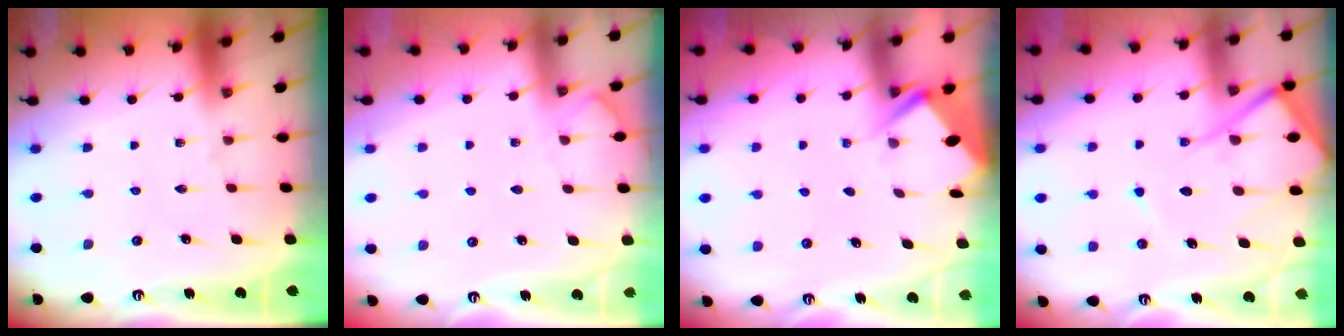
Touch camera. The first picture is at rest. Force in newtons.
{"total": 4.5, "press": 4.5, "slide": 0.6}
{"total": 2.8, "press": 2.8, "slide": 0.3}
{"total": 13.5, "press": 13.4, "slide": 1.4}